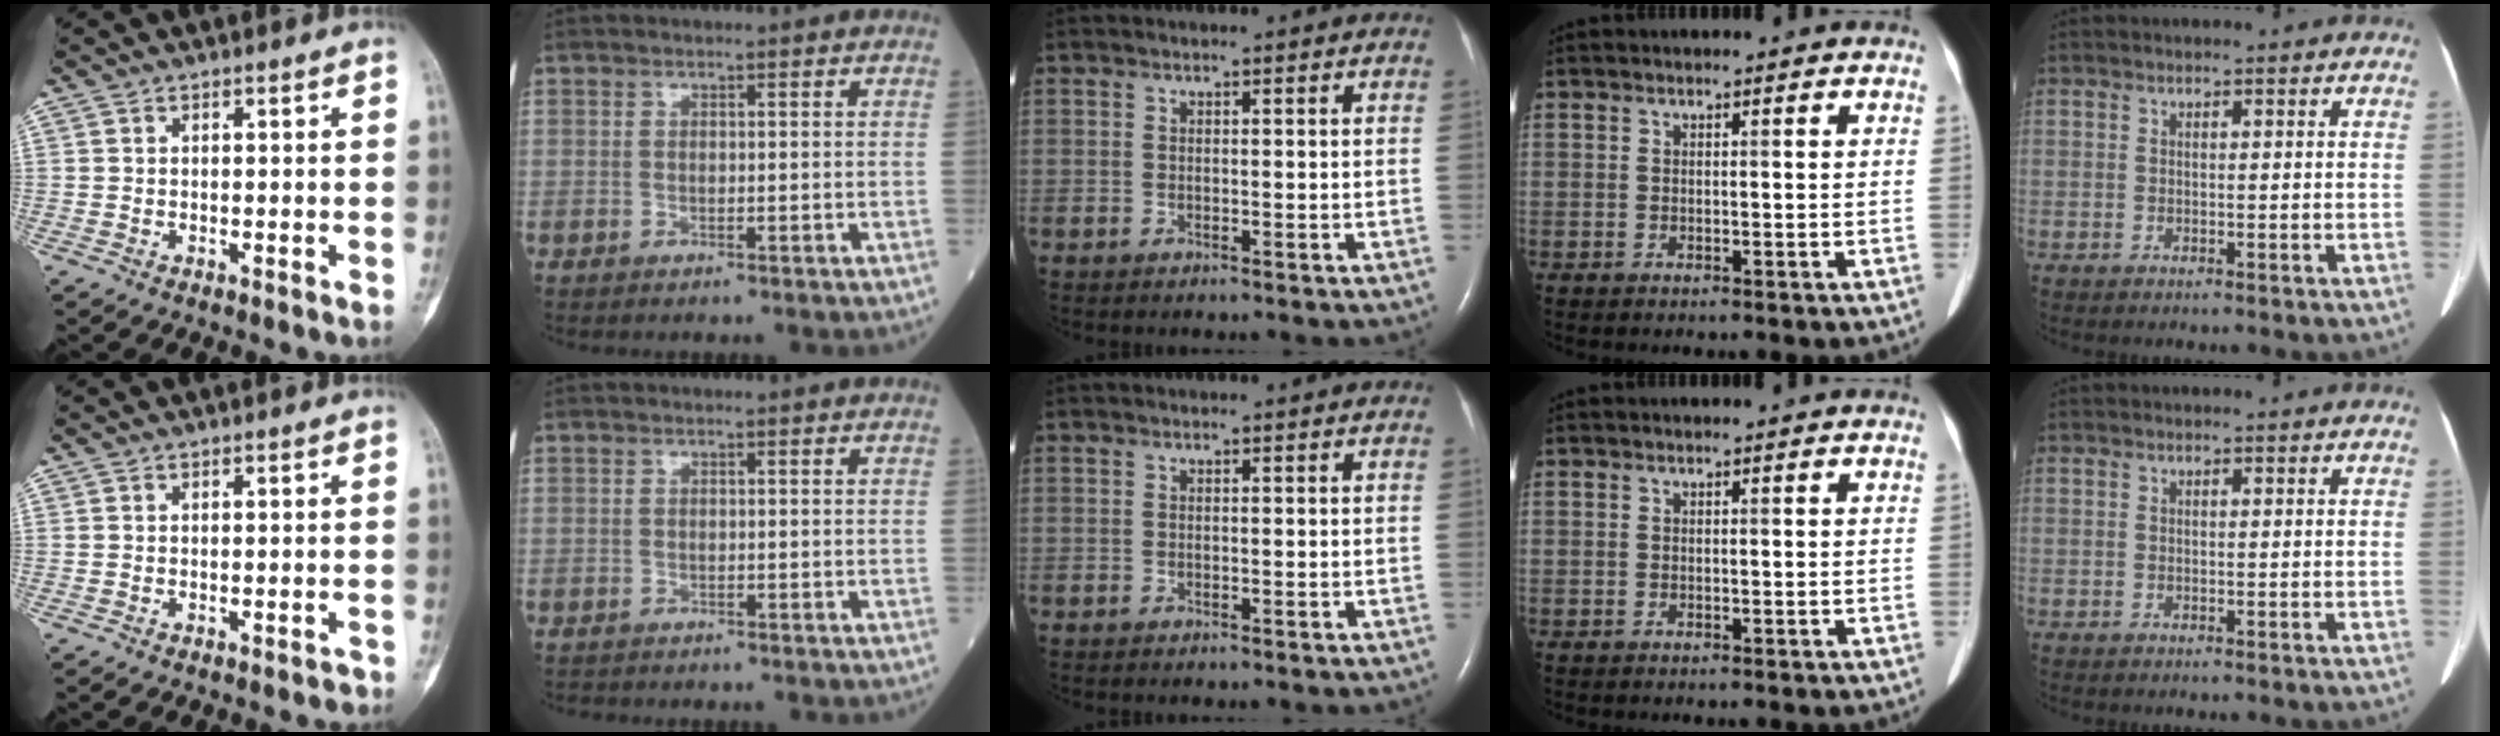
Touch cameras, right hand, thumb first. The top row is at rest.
{"thumb": {"total": 1.0, "force": [-0.8, 0.4, 0.5], "torque": [-0.008, 0.006, -0.006]}, "index": {"total": 0.9, "force": [-0.8, 0.3, 0.0], "torque": [-0.009, -0.002, -0.017]}}